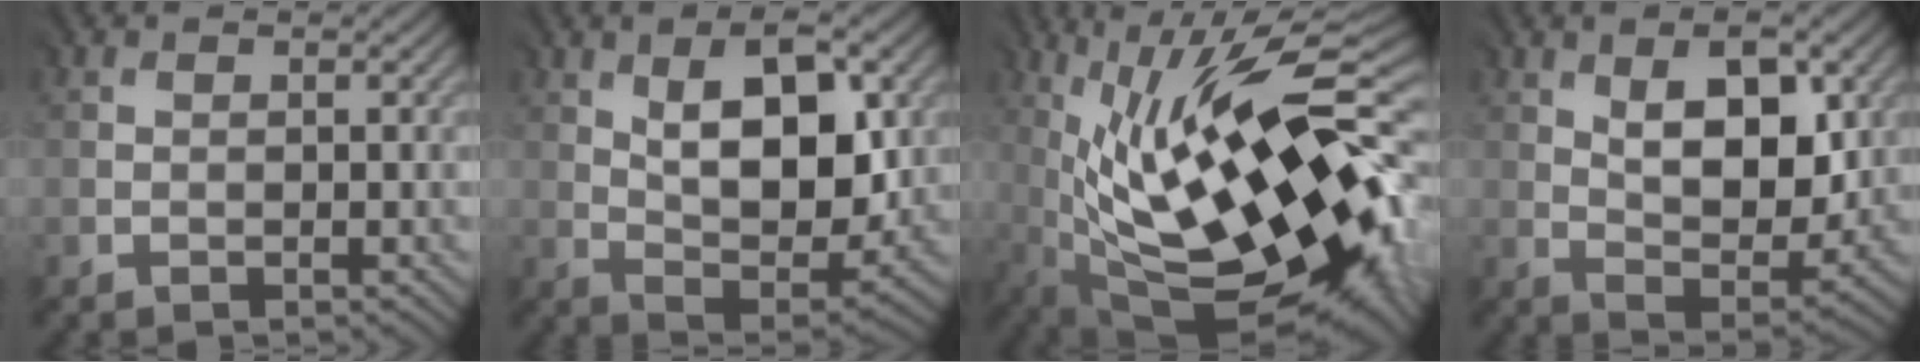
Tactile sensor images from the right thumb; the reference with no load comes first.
{"total": 11.0, "force": [3.1, 5.5, 9.1], "torque": [-0.149, -0.005, 0.054]}
{"total": 20.5, "force": [-0.8, 7.7, 19.0], "torque": [-0.328, 0.004, -0.011]}
{"total": 9.2, "force": [3.0, 4.7, 7.2], "torque": [-0.125, -0.007, 0.055]}